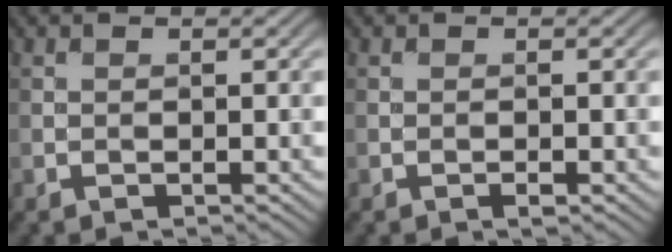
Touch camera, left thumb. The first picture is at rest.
{"total": 0.6, "force": [-0.4, 0.2, 0.5], "torque": [-0.009, 0.000, -0.008]}